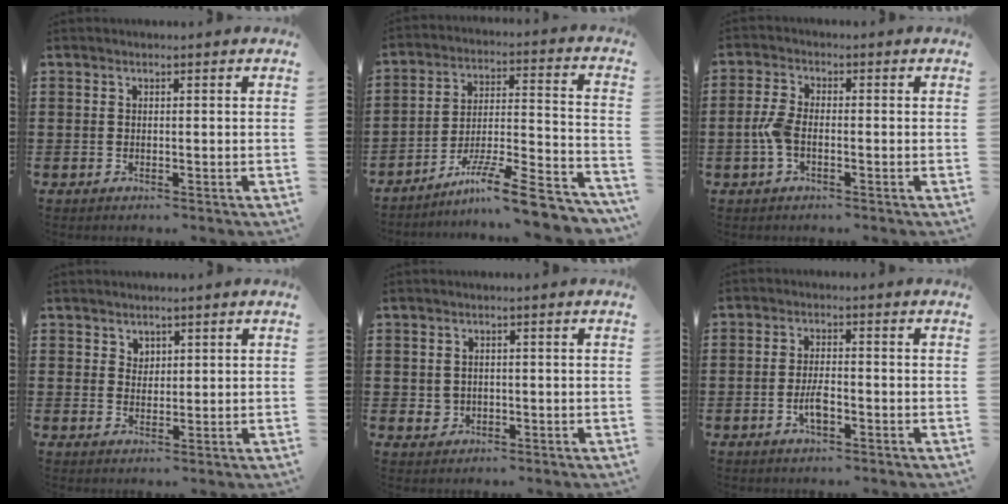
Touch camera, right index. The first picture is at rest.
{"total": 11.4, "force": [-8.8, 1.0, 7.2], "torque": [-0.106, 0.016, -0.166]}
{"total": 3.9, "force": [-1.0, 1.9, 3.3], "torque": [-0.087, -0.004, -0.026]}
{"total": 2.0, "force": [1.5, 1.3, 0.1], "torque": [-0.006, 0.006, 0.030]}
{"total": 1.5, "force": [-0.1, 1.4, 0.4], "torque": [-0.011, 0.008, -0.004]}
{"total": 3.6, "force": [-1.3, 1.3, 3.1], "torque": [-0.067, 0.000, -0.027]}